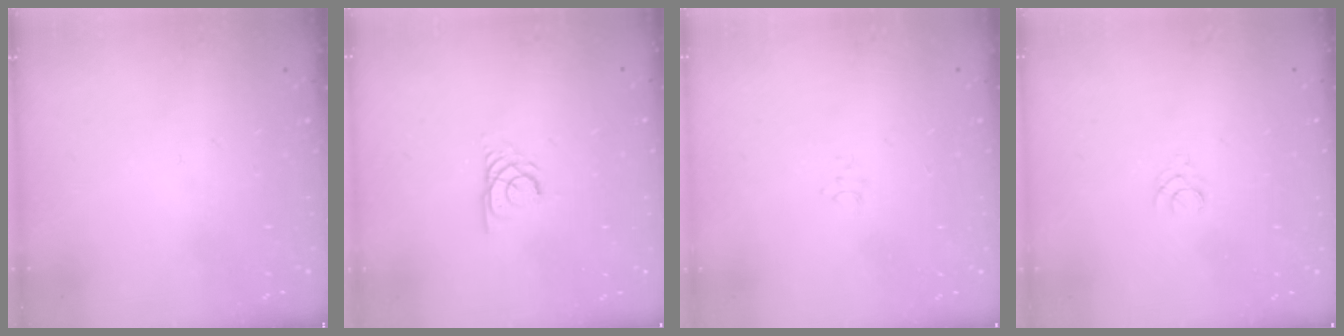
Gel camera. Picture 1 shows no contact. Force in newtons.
{"total": 2.2, "press": 2.2, "slide": 0.3}
{"total": 4.1, "press": 4.1, "slide": 0.6}
{"total": 1.5, "press": 1.5, "slide": 0.2}